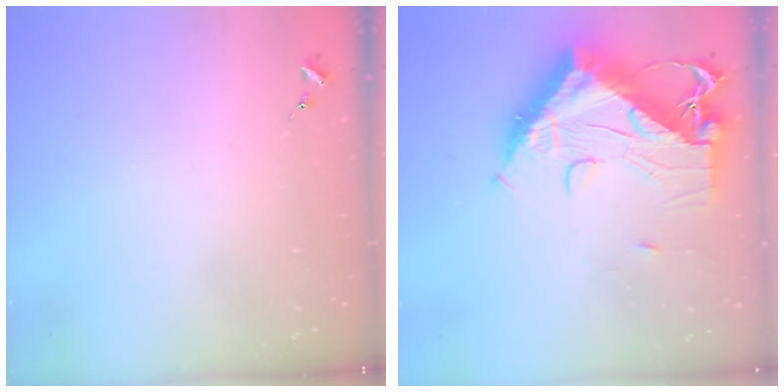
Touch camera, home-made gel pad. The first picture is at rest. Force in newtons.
{"total": 18.2, "press": 18.1, "slide": 1.9}